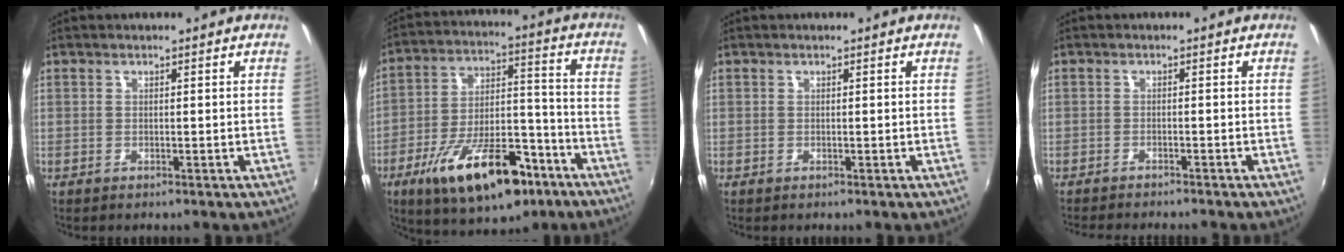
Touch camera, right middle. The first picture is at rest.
{"total": 20.8, "force": [-11.9, 8.7, 14.7], "torque": [-0.257, -0.008, -0.180]}
{"total": 0.0}
{"total": 5.4, "force": [-5.0, 0.4, 2.0], "torque": [-0.048, -0.016, -0.079]}